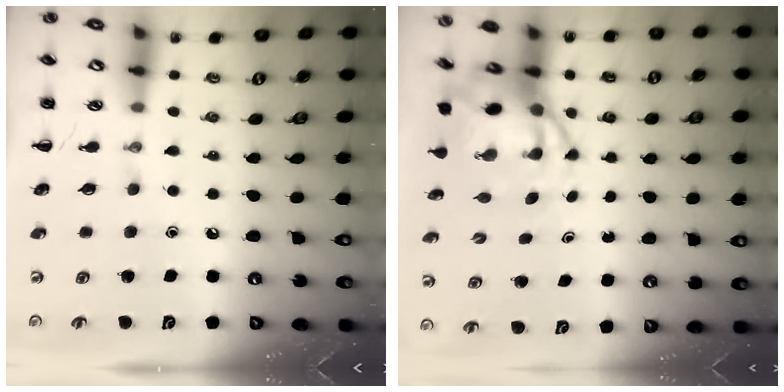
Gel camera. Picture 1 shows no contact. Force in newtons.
{"total": 6.6, "press": 6.4, "slide": 1.6}